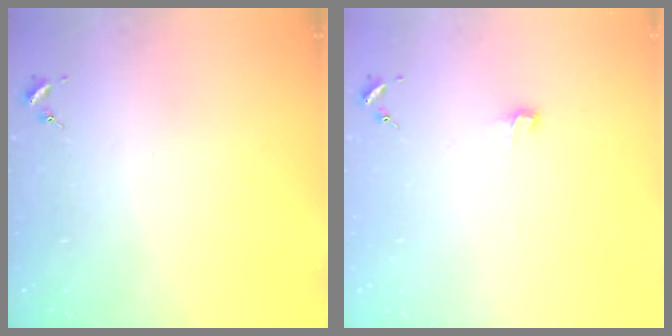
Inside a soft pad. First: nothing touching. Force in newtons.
{"total": 3.9, "press": 3.9, "slide": 0.4}